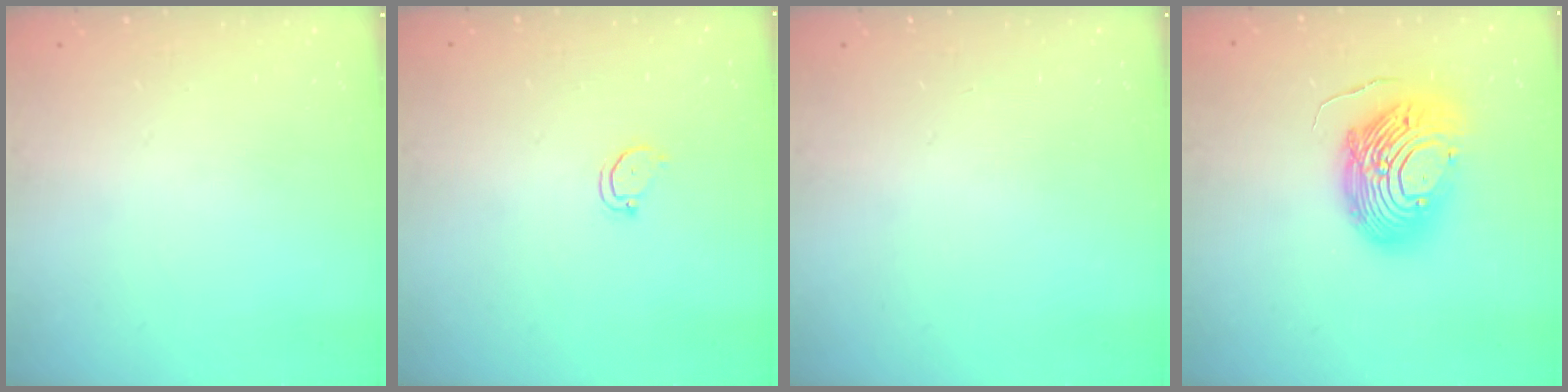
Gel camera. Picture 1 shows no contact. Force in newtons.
{"total": 2.5, "press": 2.5, "slide": 0.3}
{"total": 0.0}
{"total": 18.0, "press": 17.9, "slide": 1.9}